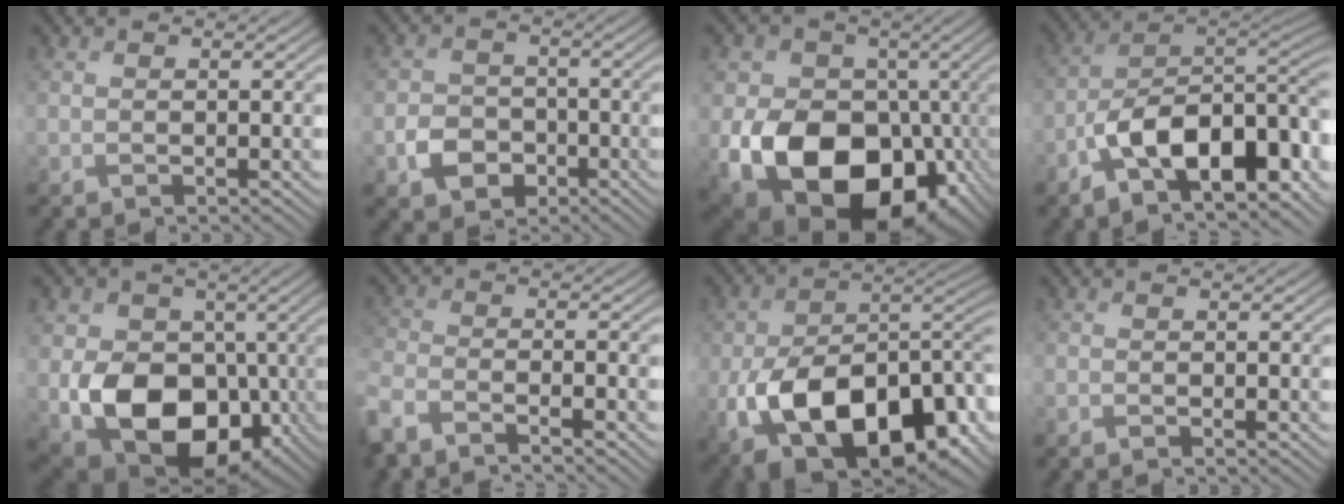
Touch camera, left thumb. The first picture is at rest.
{"total": 4.7, "force": [-2.0, 3.8, 1.9], "torque": [-0.036, -0.005, -0.044]}
{"total": 20.1, "force": [-5.4, 14.8, 12.5], "torque": [-0.219, -0.040, -0.079]}
{"total": 14.7, "force": [-5.8, 7.4, 11.2], "torque": [-0.173, -0.016, -0.106]}
{"total": 14.4, "force": [-2.6, 10.5, 9.5], "torque": [-0.169, -0.029, -0.047]}
{"total": 6.4, "force": [-5.0, 1.9, 3.4], "torque": [-0.093, -0.018, -0.105]}
{"total": 17.6, "force": [-5.7, 11.4, 12.1], "torque": [-0.209, -0.048, -0.077]}
{"total": 1.1, "force": [-1.0, 0.2, 0.4], "torque": [-0.010, -0.004, -0.020]}